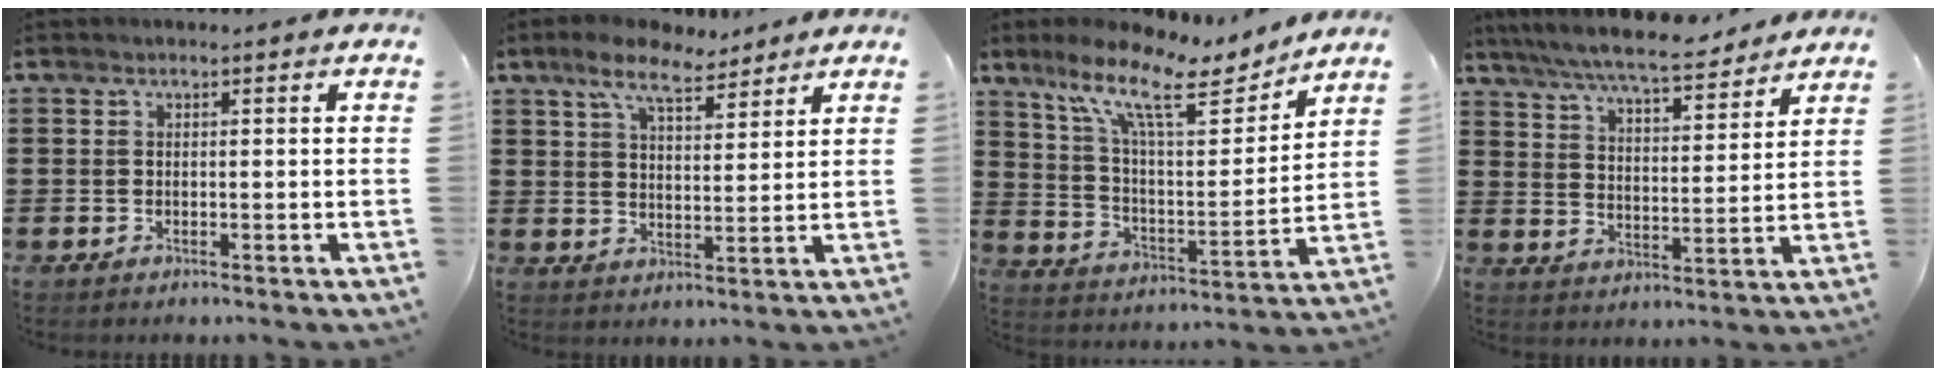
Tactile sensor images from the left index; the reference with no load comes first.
{"total": 7.9, "force": [6.2, 2.3, 4.2], "torque": [-0.100, -0.006, 0.115]}
{"total": 13.2, "force": [9.3, 3.1, 8.8], "torque": [-0.192, -0.040, 0.155]}
{"total": 7.6, "force": [7.0, 0.4, 3.1], "torque": [-0.087, -0.037, 0.121]}